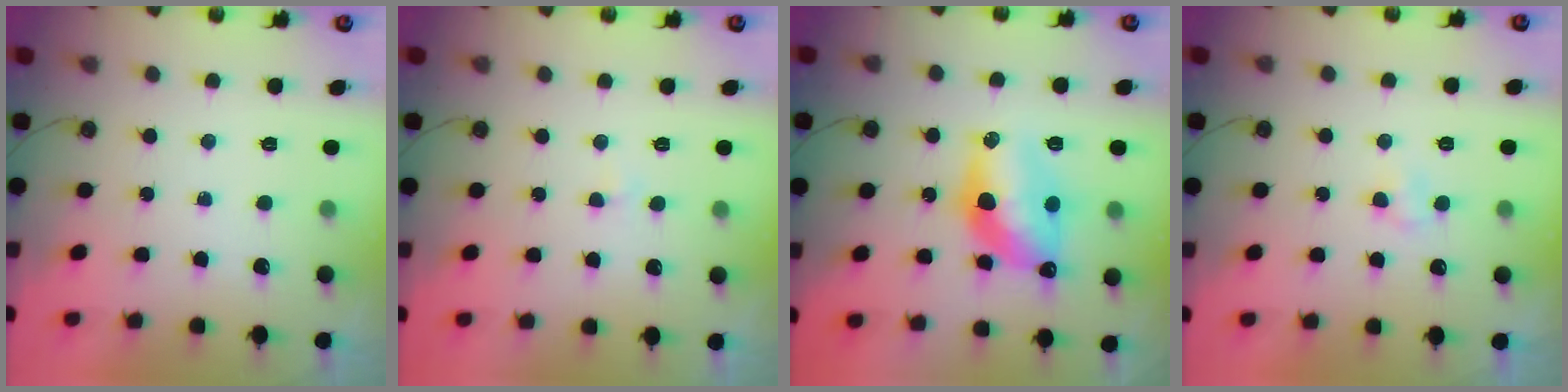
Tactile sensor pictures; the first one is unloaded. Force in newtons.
{"total": 1.6, "press": 1.6, "slide": 0.2}
{"total": 12.8, "press": 12.8, "slide": 0.8}
{"total": 2.9, "press": 2.9, "slide": 0.3}